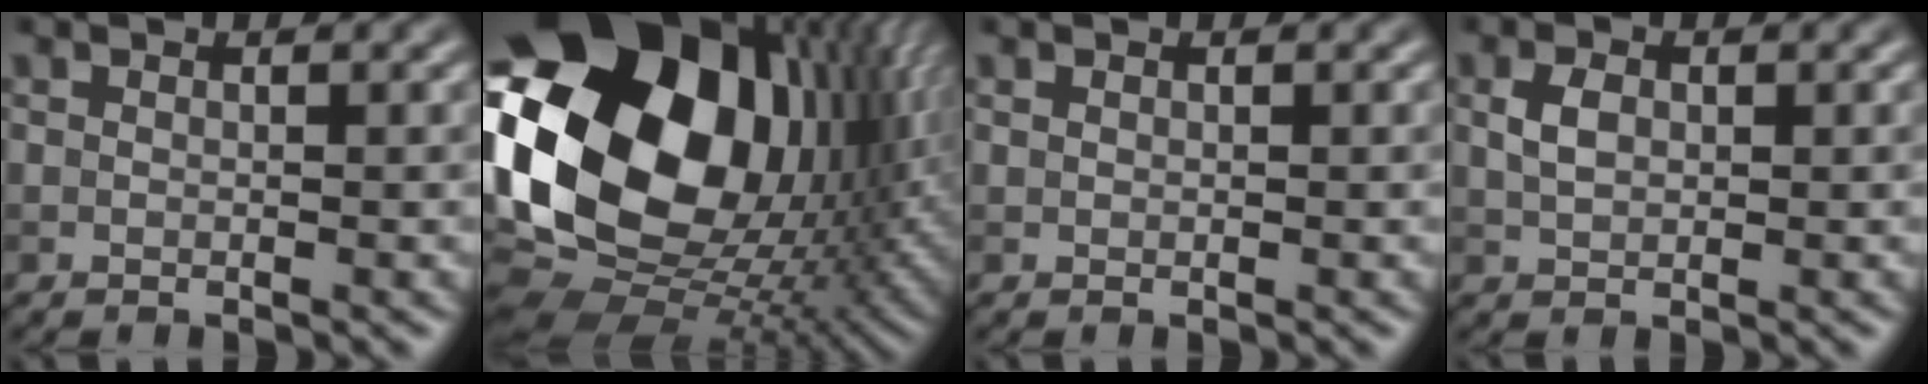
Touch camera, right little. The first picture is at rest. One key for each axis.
{"total": 22.4, "fx": 4.3, "fy": 15.5, "fz": 15.6, "tx": -0.338, "ty": -0.013, "tz": 0.102}
{"total": 0.0}
{"total": 2.0, "fx": 0.5, "fy": 1.5, "fz": 1.3, "tx": -0.032, "ty": 0.003, "tz": 0.009}